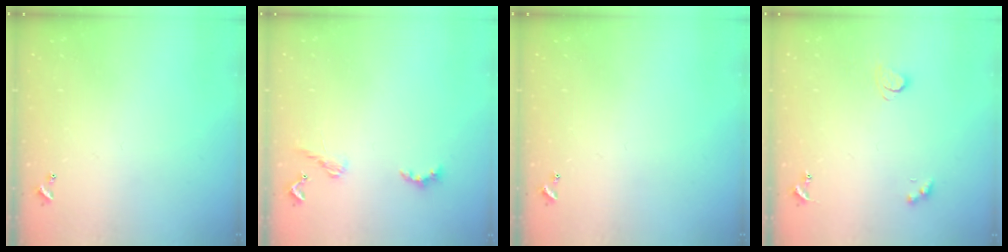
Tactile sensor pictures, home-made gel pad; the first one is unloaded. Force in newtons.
{"total": 1.9, "press": 1.8, "slide": 0.5}
{"total": 0.0}
{"total": 2.2, "press": 2.2, "slide": 0.5}